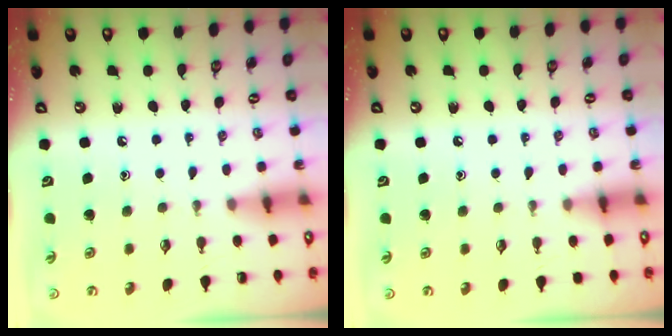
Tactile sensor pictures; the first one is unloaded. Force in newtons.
{"total": 3.6, "press": 3.6, "slide": 0.4}